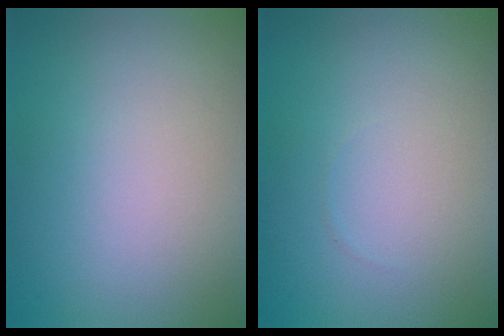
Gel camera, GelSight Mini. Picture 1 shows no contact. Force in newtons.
{"total": 0.0}